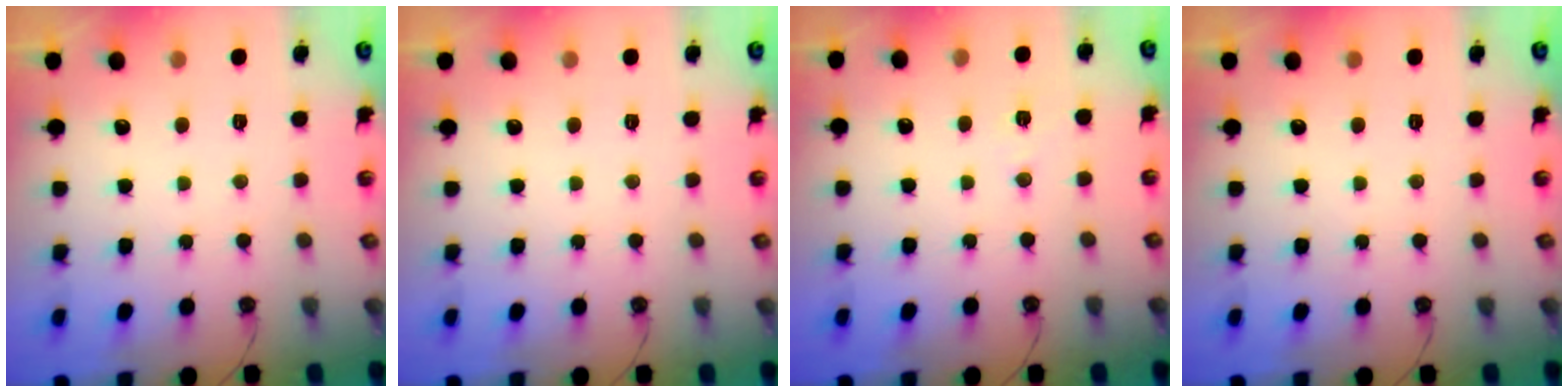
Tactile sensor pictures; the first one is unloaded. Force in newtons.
{"total": 0.0}
{"total": 6.7, "press": 4.9, "slide": 4.4}
{"total": 0.0}